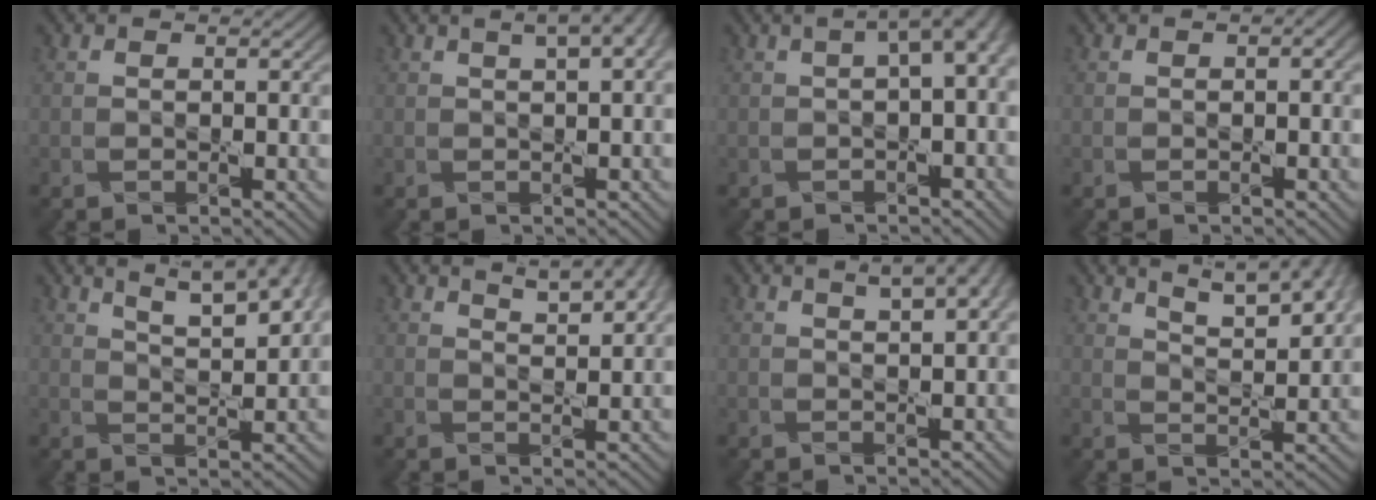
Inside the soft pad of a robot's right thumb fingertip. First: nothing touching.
{"total": 5.6, "force": [2.6, 2.1, 4.5], "torque": [-0.047, 0.022, 0.019]}
{"total": 4.4, "force": [0.6, 1.4, 4.1], "torque": [-0.048, 0.013, 0.009]}
{"total": 1.1, "force": [0.1, 0.6, 0.9], "torque": [-0.010, 0.004, 0.002]}
{"total": 11.2, "force": [6.9, 3.8, 7.9], "torque": [-0.118, 0.024, 0.089]}
{"total": 6.5, "force": [4.2, 2.0, 4.5], "torque": [-0.063, 0.013, 0.053]}
{"total": 6.6, "force": [3.5, 2.3, 5.1], "torque": [-0.059, 0.024, 0.031]}
{"total": 10.3, "force": [6.8, 3.3, 7.0], "torque": [-0.107, 0.019, 0.089]}